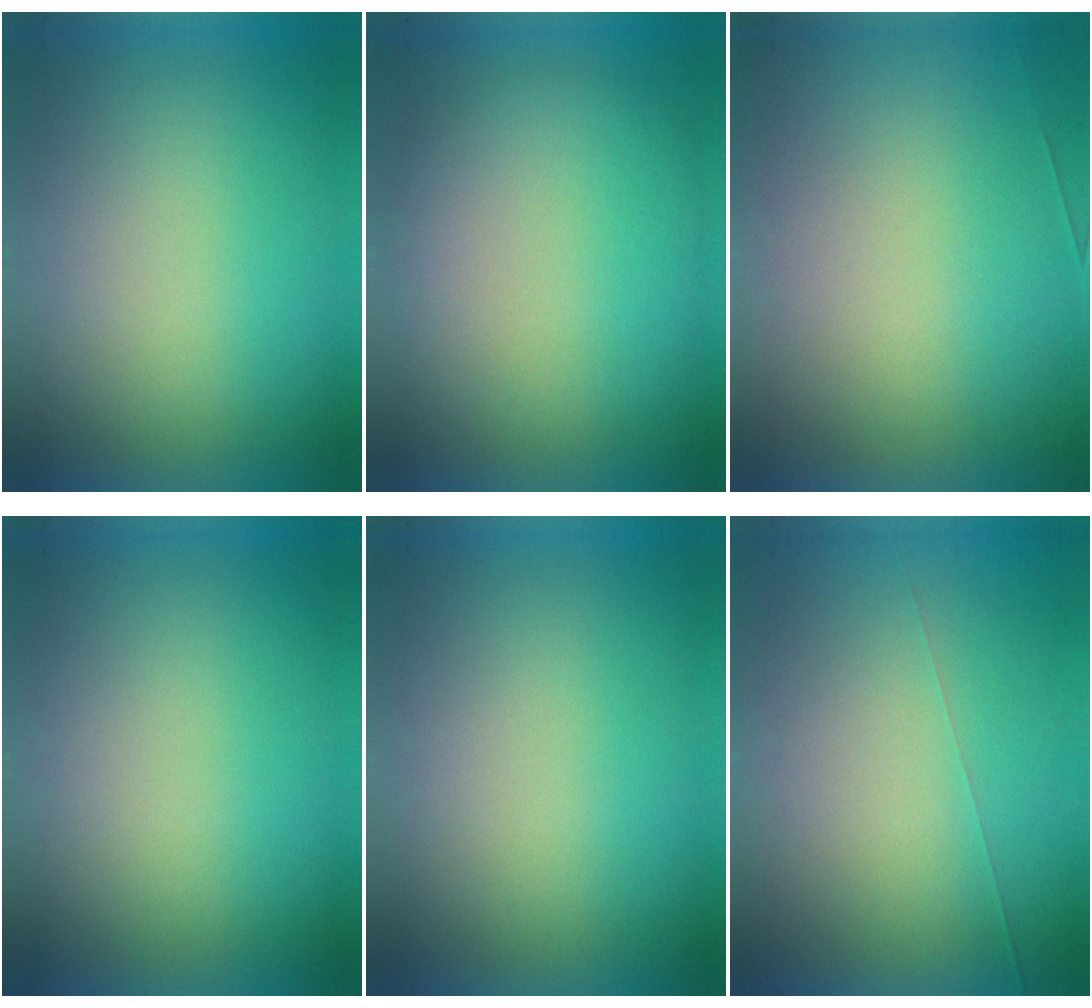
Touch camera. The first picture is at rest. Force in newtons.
{"total": 2.2}
{"total": 4.6}
{"total": 0.0}
{"total": 0.0}
{"total": 6.7}